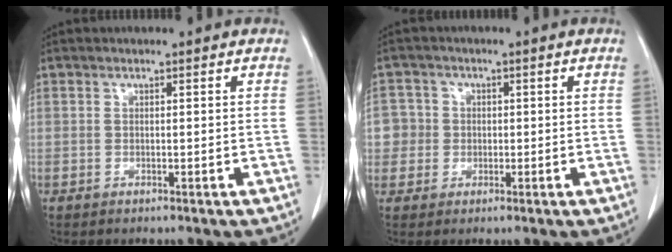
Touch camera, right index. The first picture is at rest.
{"total": 4.1, "force": [-0.1, 4.1, 0.0], "torque": [0.013, 0.014, -0.004]}